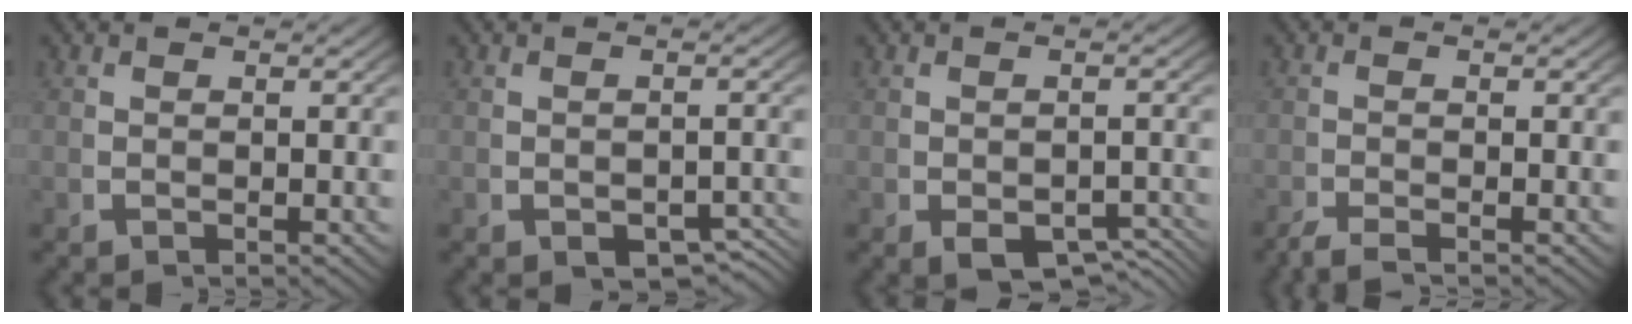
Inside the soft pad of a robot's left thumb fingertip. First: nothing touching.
{"total": 3.1, "force": [-1.5, 1.8, 2.0], "torque": [-0.030, -0.016, -0.017]}
{"total": 4.2, "force": [-2.0, 2.5, 2.7], "torque": [-0.042, -0.025, -0.022]}
{"total": 1.9, "force": [-1.7, 0.4, 0.5], "torque": [-0.005, -0.007, -0.032]}